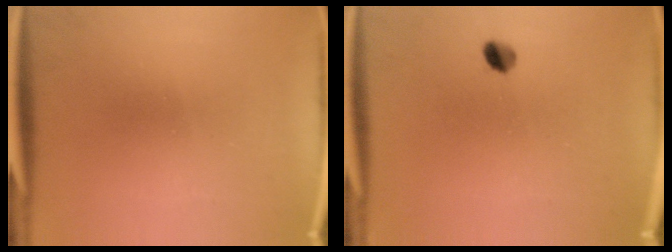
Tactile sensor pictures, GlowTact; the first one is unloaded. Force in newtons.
{"total": 2.5}